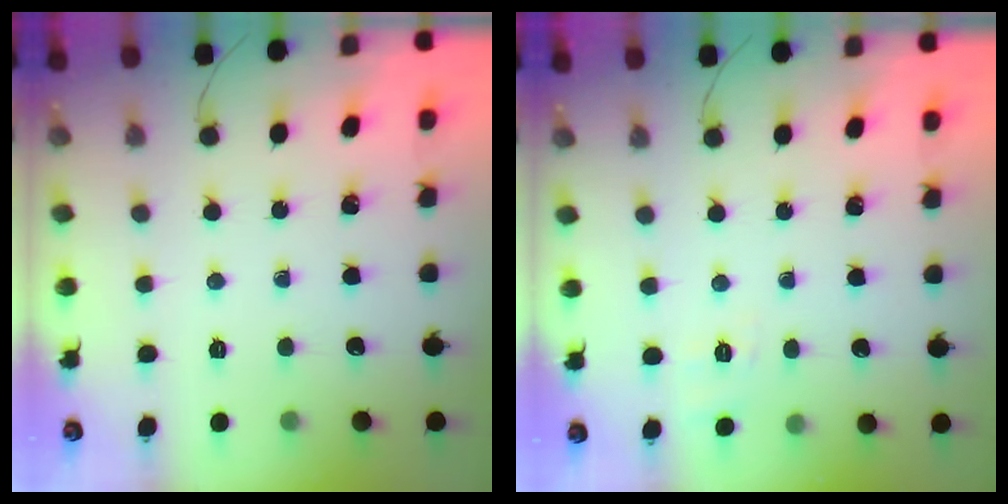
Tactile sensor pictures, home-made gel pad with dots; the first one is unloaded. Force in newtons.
{"total": 2.2, "press": 0.7, "slide": 2.1}